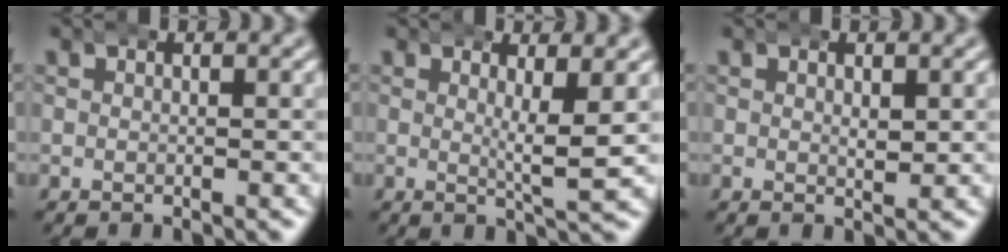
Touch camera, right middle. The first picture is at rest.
{"total": 3.5, "force": [1.2, 0.2, 3.2], "torque": [-0.050, -0.006, 0.017]}
{"total": 1.1, "force": [0.4, 0.5, 0.9], "torque": [-0.016, -0.008, 0.007]}